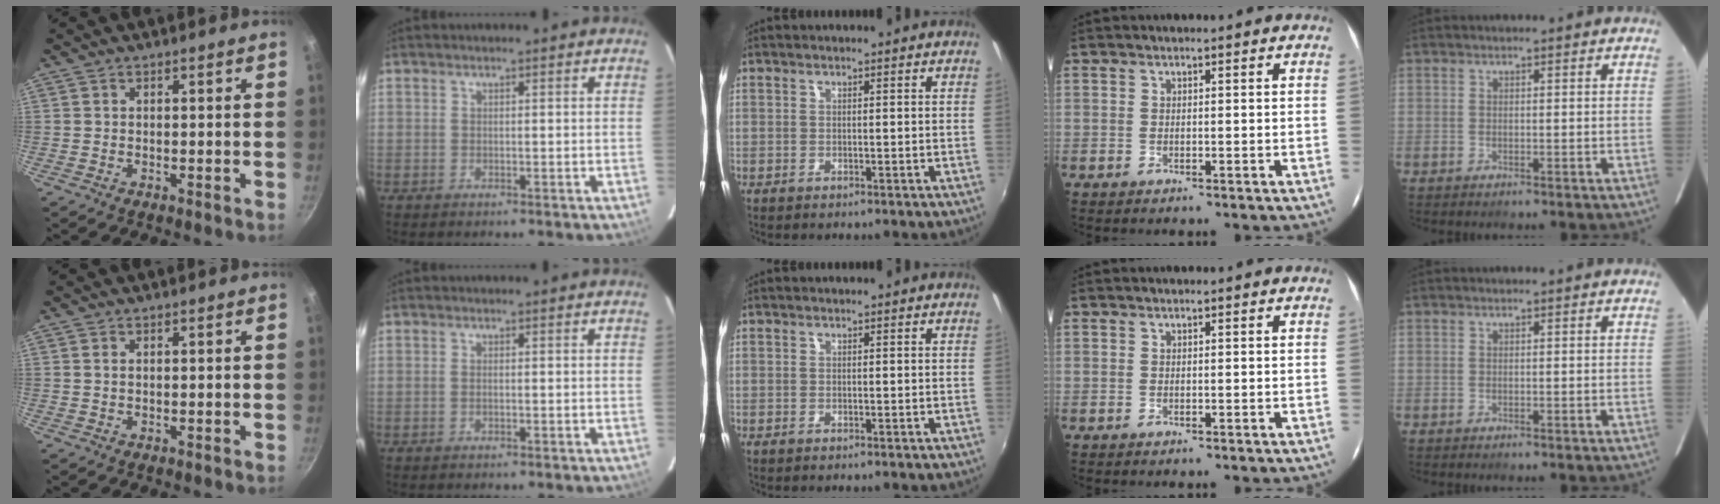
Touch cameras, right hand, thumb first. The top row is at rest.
{"thumb": {"total": 0.6, "force": [0.2, 0.4, 0.5], "torque": [-0.009, 0.001, 0.003]}, "index": {"total": 0.6, "force": [-0.1, 0.2, 0.5], "torque": [-0.012, 0.001, -0.003]}}